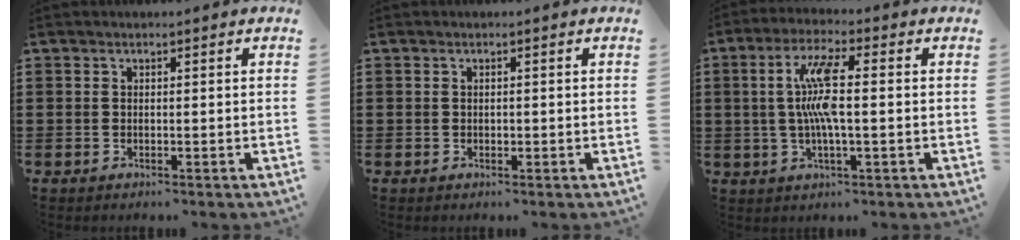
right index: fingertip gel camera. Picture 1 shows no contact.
{"total": 0.6, "force": [0.0, 0.3, 0.5], "torque": [-0.012, 0.000, 0.000]}
{"total": 8.2, "force": [0.3, 1.6, 8.1], "torque": [-0.177, -0.005, -0.008]}